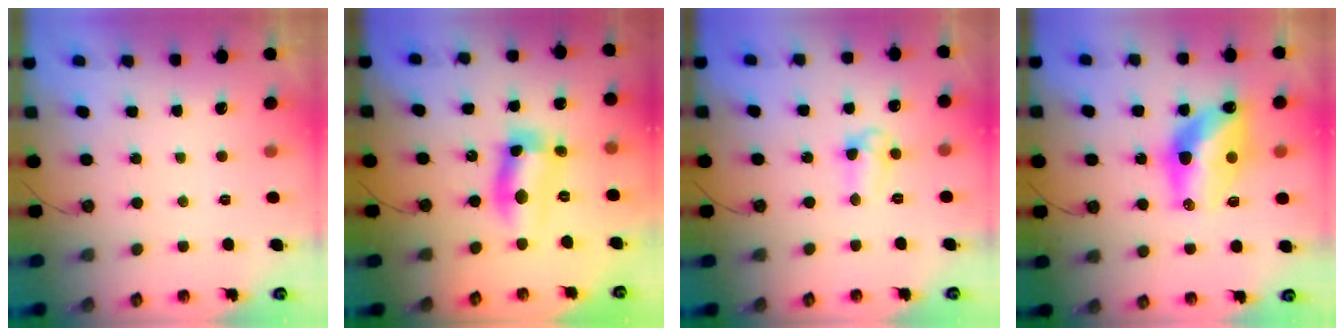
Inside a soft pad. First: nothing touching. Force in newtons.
{"total": 10.9, "press": 10.9, "slide": 0.7}
{"total": 8.3, "press": 8.3, "slide": 0.6}
{"total": 13.7, "press": 13.6, "slide": 1.0}